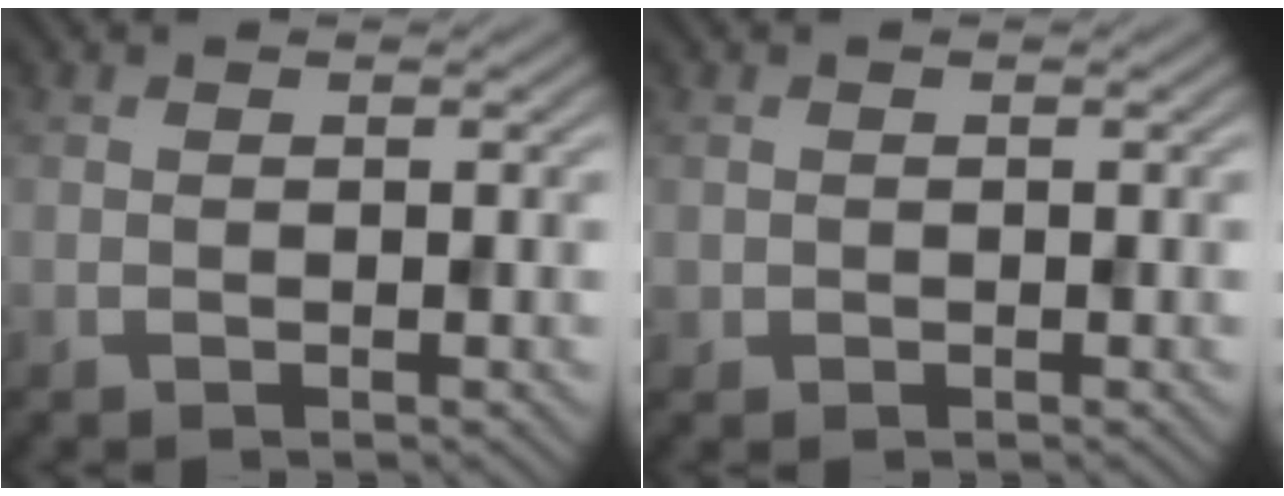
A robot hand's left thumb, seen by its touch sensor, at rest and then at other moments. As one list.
[{"total": 0.7, "force": [0.1, 0.7, 0.0], "torque": [0.002, -0.005, 0.001]}]